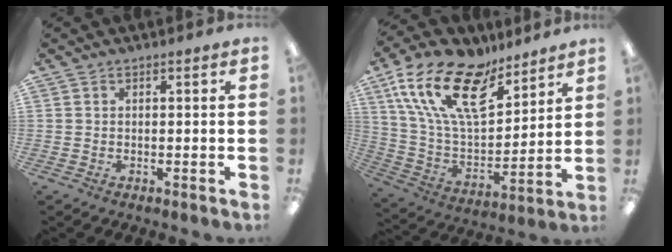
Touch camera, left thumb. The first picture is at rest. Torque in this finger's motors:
{"motor_torque": [0.41, 0.38, 1.36, -1.41, 0.53]}